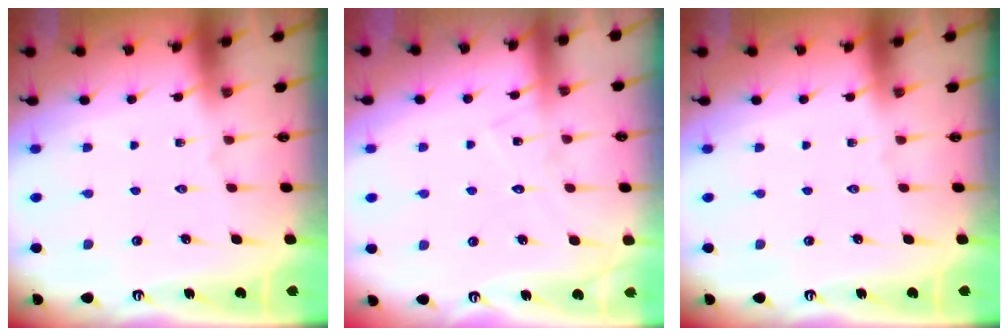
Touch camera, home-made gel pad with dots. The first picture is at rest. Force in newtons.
{"total": 8.1, "press": 8.0, "slide": 0.3}
{"total": 0.0}